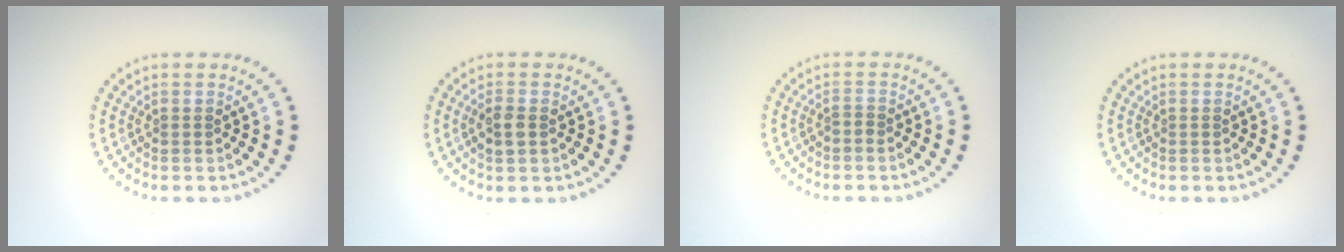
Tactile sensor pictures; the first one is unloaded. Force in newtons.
{"total": 1.8, "press": 1.8, "slide": 0.2}
{"total": 0.6, "press": 0.3, "slide": 0.5}
{"total": 0.0}